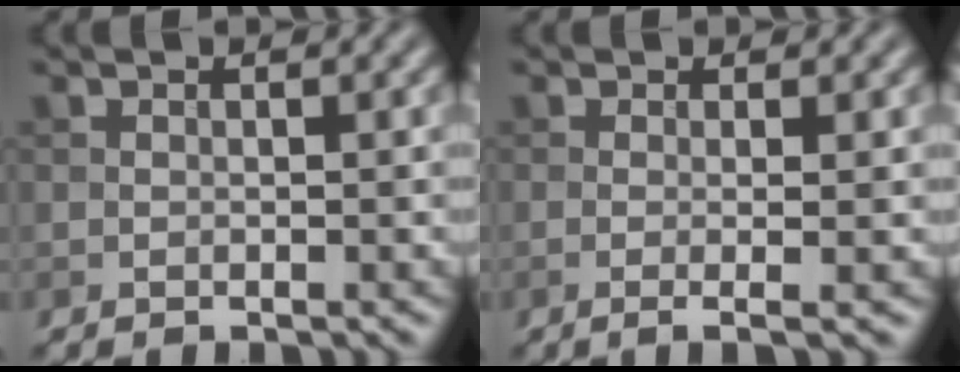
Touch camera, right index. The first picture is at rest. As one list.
[{"total": 2.6, "force": [-0.2, 0.7, 2.5], "torque": [-0.036, -0.003, -0.007]}]